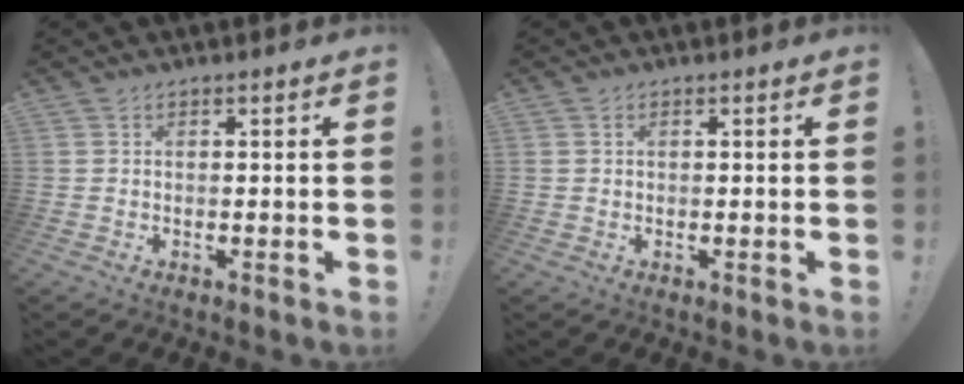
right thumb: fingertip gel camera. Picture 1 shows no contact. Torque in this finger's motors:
{"motor_torque": [0.09, 0.04, 0.18, -0.09, 0.03]}